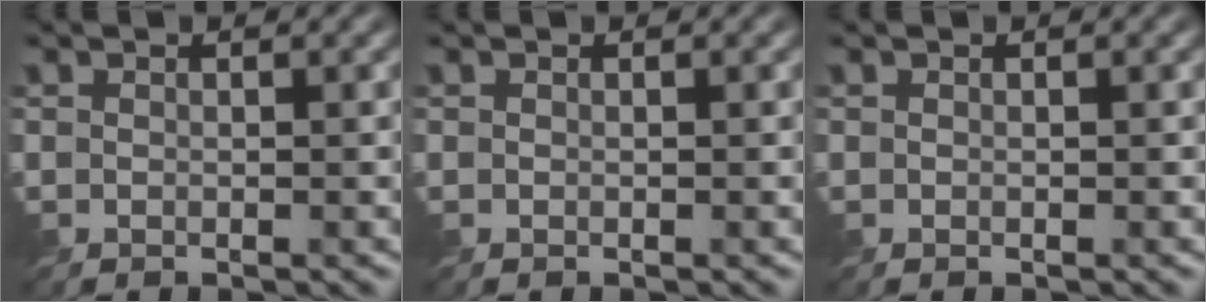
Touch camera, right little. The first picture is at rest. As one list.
[{"total": 0.0}, {"total": 0.0}]